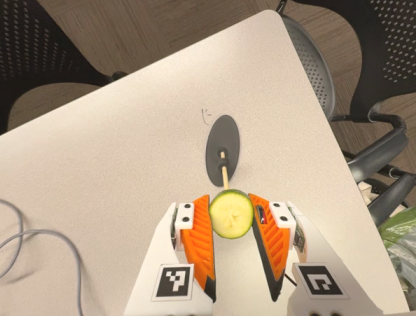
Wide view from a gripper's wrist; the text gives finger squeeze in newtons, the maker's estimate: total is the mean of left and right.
{"total": 12.0, "left": 12.4, "right": 11.6}